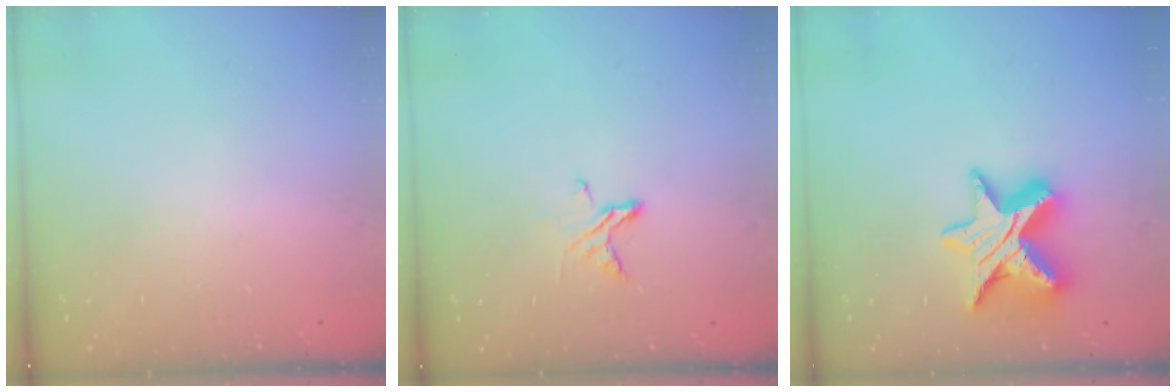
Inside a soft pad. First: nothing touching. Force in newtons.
{"total": 6.6, "press": 6.6, "slide": 0.7}
{"total": 15.5, "press": 15.5, "slide": 1.1}